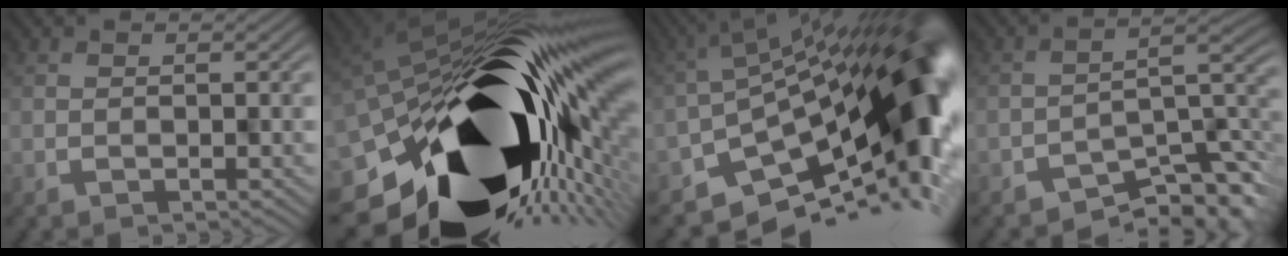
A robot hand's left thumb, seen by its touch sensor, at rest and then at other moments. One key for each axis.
{"total": 21.4, "fx": -4.3, "fy": 12.4, "fz": 17.0, "tx": -0.320, "ty": -0.085, "tz": -0.055}
{"total": 16.3, "fx": -6.1, "fy": 7.5, "fz": 13.2, "tx": -0.173, "ty": -0.024, "tz": -0.100}
{"total": 7.9, "fx": -6.1, "fy": 1.9, "fz": 4.5, "tx": -0.053, "ty": -0.009, "tz": -0.100}